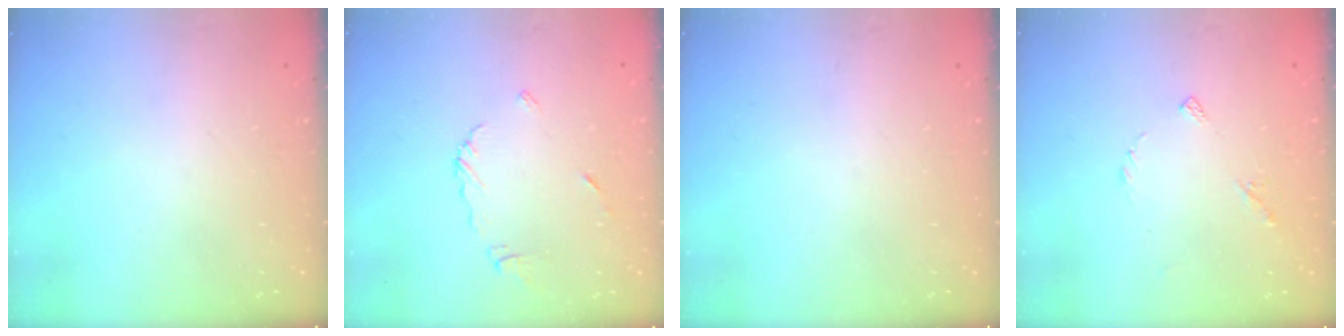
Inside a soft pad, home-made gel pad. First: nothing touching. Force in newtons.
{"total": 7.1, "press": 7.1, "slide": 0.5}
{"total": 0.0}
{"total": 4.8, "press": 4.8, "slide": 0.5}